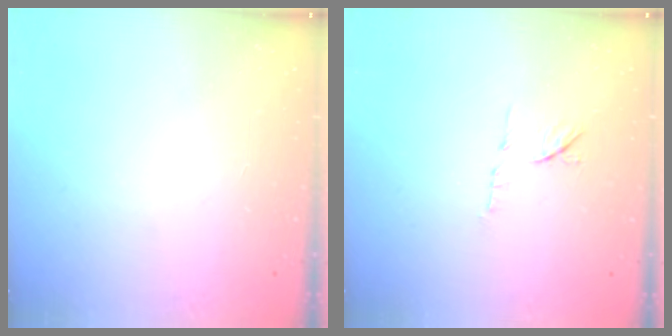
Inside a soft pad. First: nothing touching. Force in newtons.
{"total": 7.1, "press": 7.1, "slide": 1.0}